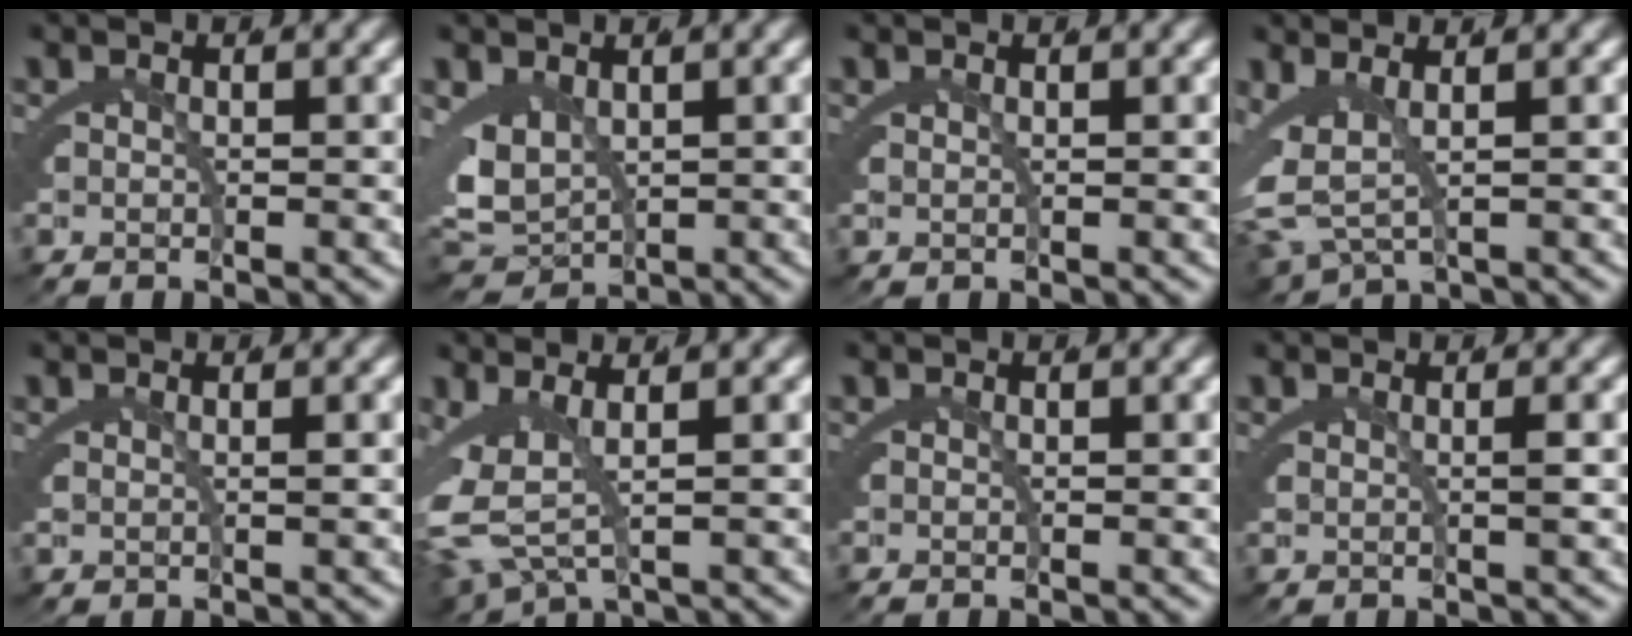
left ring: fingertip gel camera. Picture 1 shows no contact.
{"total": 5.9, "force": [0.3, 4.8, 3.4], "torque": [-0.107, -0.041, 0.027]}
{"total": 0.7, "force": [0.5, -0.2, 0.4], "torque": [-0.009, -0.001, 0.012]}
{"total": 6.4, "force": [0.1, 4.9, 4.2], "torque": [-0.118, -0.029, 0.014]}
{"total": 1.3, "force": [0.7, -0.5, 1.0], "torque": [-0.015, -0.002, 0.017]}
{"total": 6.8, "force": [-0.1, 4.4, 5.1], "torque": [-0.129, -0.022, 0.007]}
{"total": 0.0}
{"total": 1.6, "force": [0.6, -0.7, 1.3], "torque": [-0.017, -0.002, 0.016]}